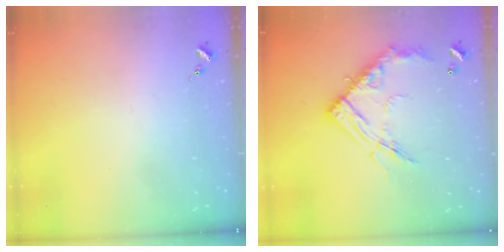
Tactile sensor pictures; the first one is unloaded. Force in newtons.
{"total": 17.2, "press": 17.1, "slide": 1.4}